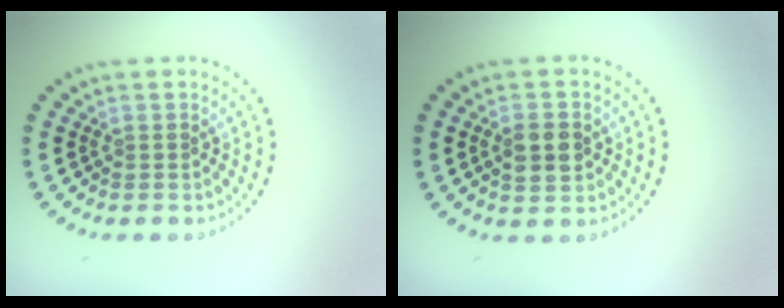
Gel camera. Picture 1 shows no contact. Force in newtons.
{"total": 3.2, "press": 3.2, "slide": 0.1}